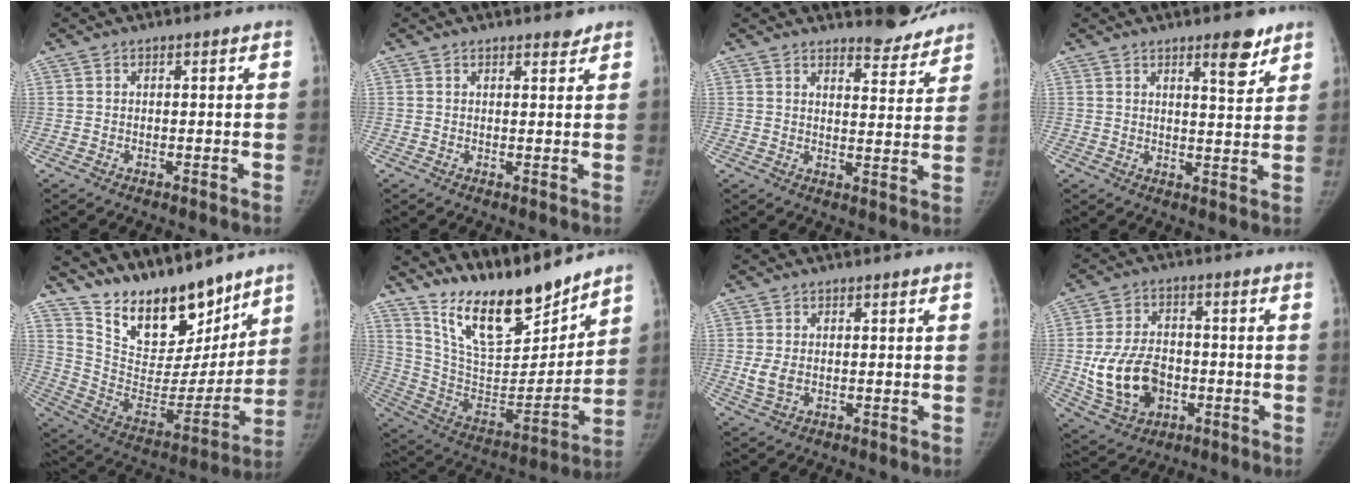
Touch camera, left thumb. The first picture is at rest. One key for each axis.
{"total": 1.5, "fx": 1.4, "fy": 0.5, "fz": 0.3, "tx": 0.007, "ty": -0.011, "tz": 0.018}
{"total": 7.0, "fx": 6.7, "fy": 1.7, "fz": 1.3, "tx": 0.008, "ty": -0.060, "tz": 0.087}
{"total": 6.1, "fx": 4.1, "fy": 1.8, "fz": 4.1, "tx": -0.042, "ty": -0.029, "tz": 0.057}
{"total": 21.4, "fx": 16.9, "fy": 8.9, "fz": 9.8, "tx": -0.113, "ty": -0.099, "tz": 0.292}
{"total": 20.0, "fx": 16.6, "fy": 5.9, "fz": 9.4, "tx": -0.112, "ty": -0.113, "tz": 0.300}
{"total": 3.4, "fx": -0.2, "fy": 2.3, "fz": 2.5, "tx": -0.053, "ty": -0.007, "tz": 0.001}
{"total": 14.0, "fx": -2.6, "fy": 10.2, "fz": 9.3, "tx": -0.151, "ty": 0.011, "tz": -0.032}